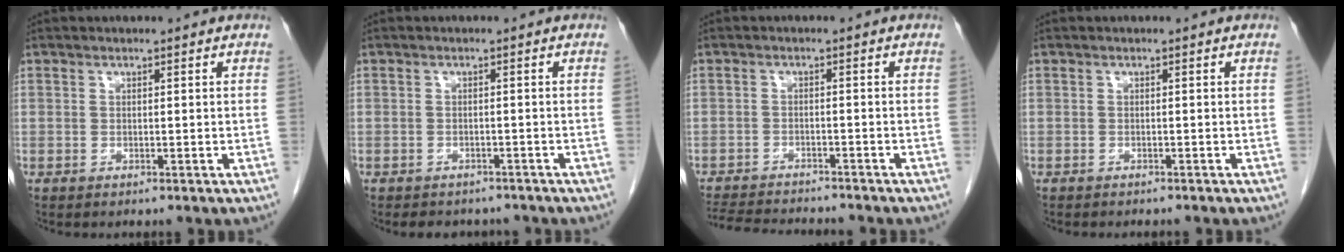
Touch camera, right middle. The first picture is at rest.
{"total": 5.5, "force": [-4.8, 2.4, 1.2], "torque": [-0.013, 0.005, -0.055]}
{"total": 11.3, "force": [-10.5, 1.6, 3.9], "torque": [-0.066, -0.007, -0.150]}
{"total": 2.5, "force": [-2.3, 0.7, 0.9], "torque": [-0.017, -0.005, -0.025]}